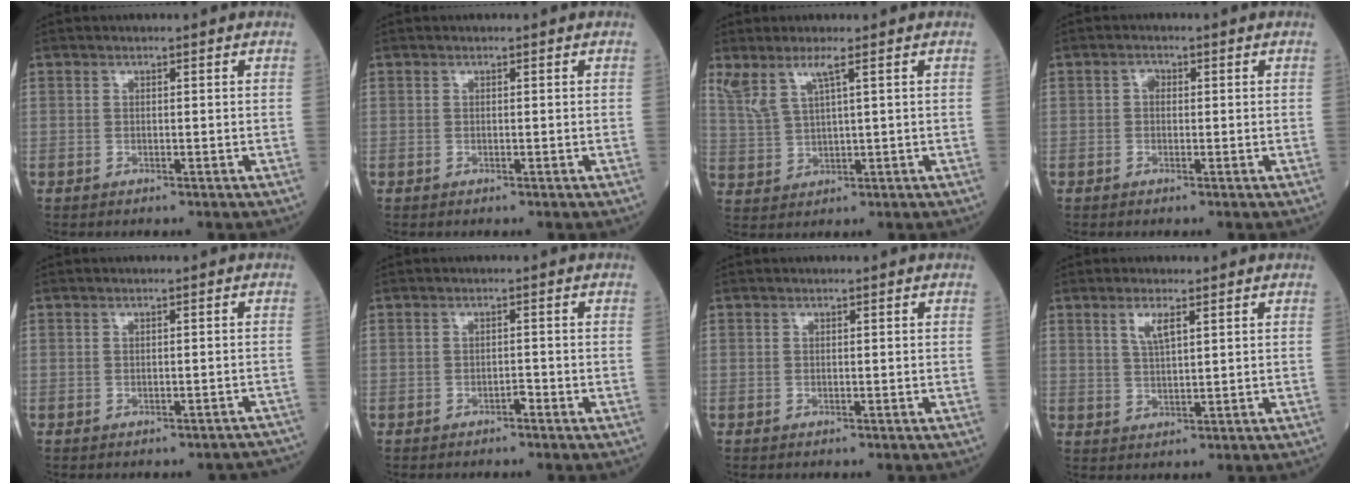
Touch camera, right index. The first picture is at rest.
{"total": 0.0}
{"total": 4.9, "force": [3.1, 0.4, 3.8], "torque": [-0.093, 0.010, 0.073]}
{"total": 1.3, "force": [0.2, 1.0, 0.8], "torque": [-0.011, 0.005, -0.001]}
{"total": 4.5, "force": [-4.2, 1.3, 0.9], "torque": [0.004, 0.002, -0.040]}
{"total": 0.9, "force": [-0.7, 0.2, 0.5], "torque": [-0.008, 0.002, -0.013]}
{"total": 0.0}
{"total": 3.4, "force": [1.8, 0.6, 2.8], "torque": [-0.058, 0.000, 0.036]}